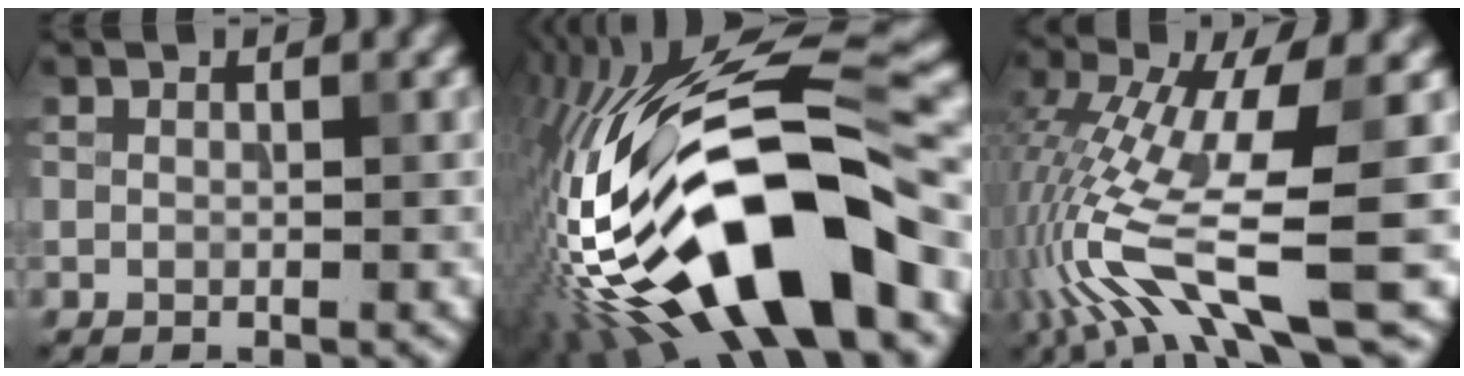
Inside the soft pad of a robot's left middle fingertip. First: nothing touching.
{"total": 17.7, "force": [-5.7, 6.3, 15.6], "torque": [-0.275, 0.015, -0.092]}
{"total": 11.4, "force": [-4.0, 2.5, 10.4], "torque": [-0.217, 0.002, -0.068]}